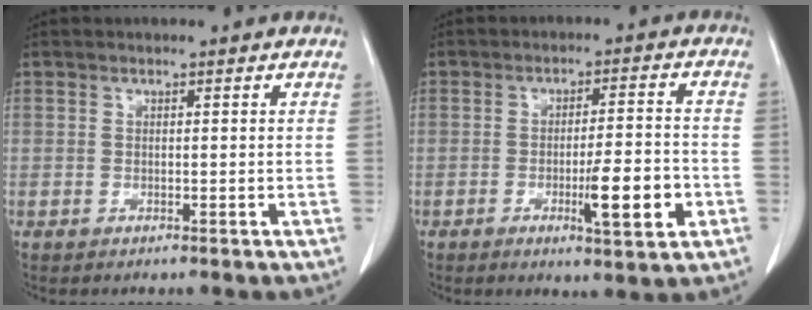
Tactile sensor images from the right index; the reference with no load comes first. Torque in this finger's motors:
{"motor_torque": [0.96, -0.35, 0.33, 0.08]}